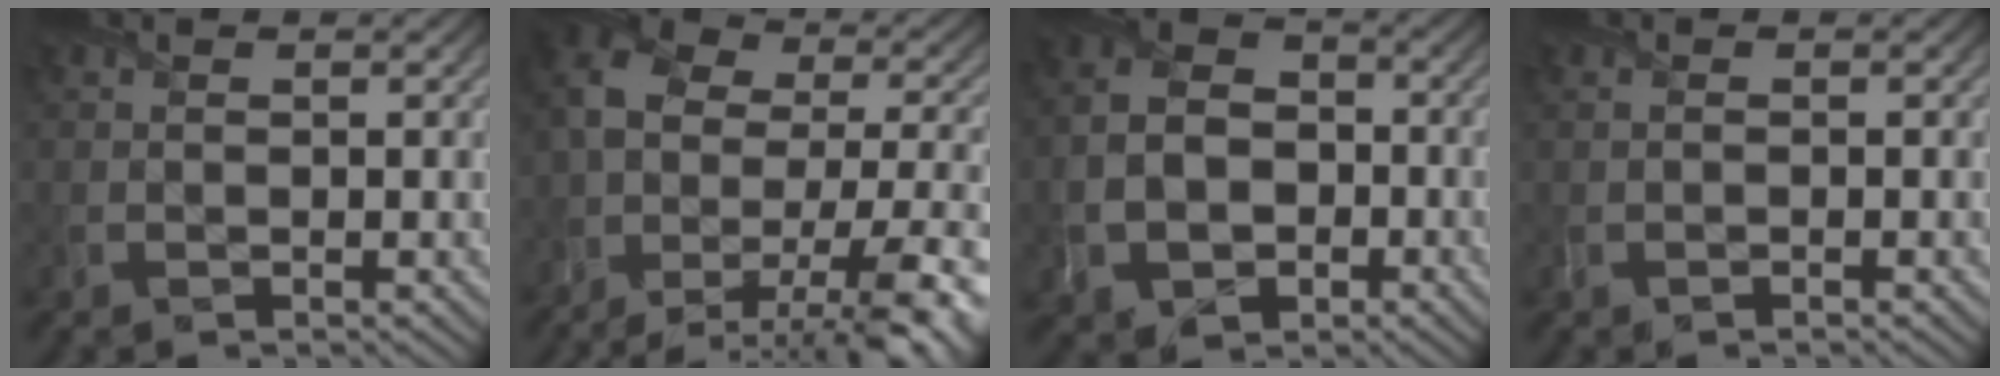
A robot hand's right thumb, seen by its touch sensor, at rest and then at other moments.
{"total": 16.3, "force": [-7.9, 9.3, 10.9], "torque": [-0.214, -0.029, -0.079]}
{"total": 8.9, "force": [-2.7, 6.8, 5.2], "torque": [-0.117, -0.025, -0.054]}
{"total": 0.7, "force": [-0.3, 0.1, 0.6], "torque": [-0.013, 0.000, -0.010]}